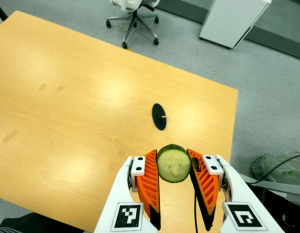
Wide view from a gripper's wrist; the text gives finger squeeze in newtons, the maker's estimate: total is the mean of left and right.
{"total": 11.2, "left": 11.7, "right": 10.7}